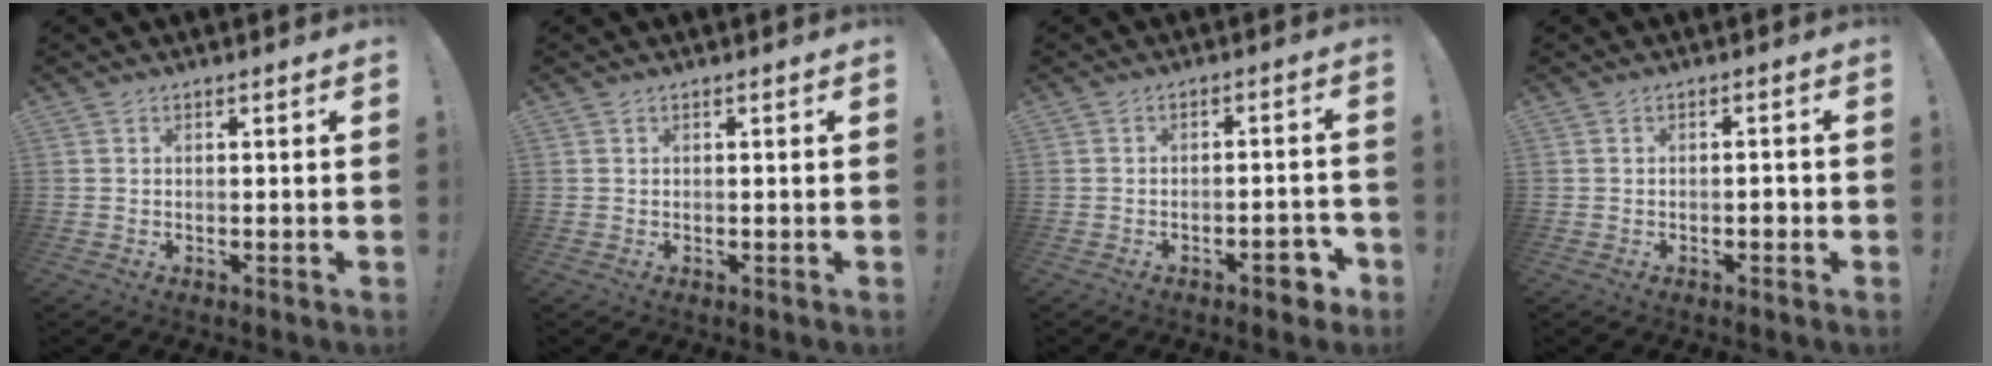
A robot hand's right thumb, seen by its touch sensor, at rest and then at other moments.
{"total": 0.0}
{"total": 6.0, "force": [-3.6, 2.2, 4.2], "torque": [-0.042, 0.015, -0.060]}
{"total": 2.2, "force": [-1.0, 1.1, 1.6], "torque": [-0.018, 0.004, -0.019]}